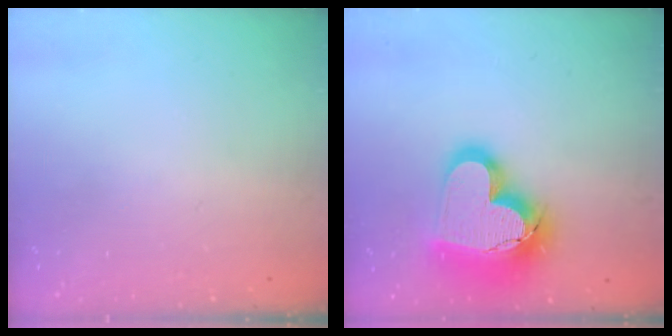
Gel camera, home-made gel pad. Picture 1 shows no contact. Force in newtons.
{"total": 21.8, "press": 21.7, "slide": 1.8}